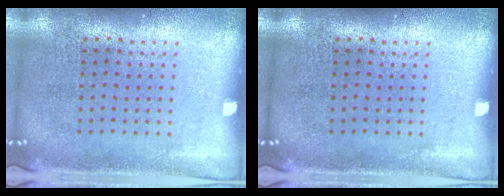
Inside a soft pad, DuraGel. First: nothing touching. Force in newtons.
{"total": 0.0}